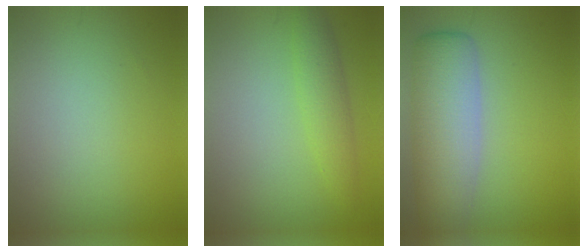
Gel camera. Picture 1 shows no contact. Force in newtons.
{"total": 2.6, "press": 2.6, "slide": 0.0}
{"total": 7.3, "press": 7.3, "slide": 0.4}